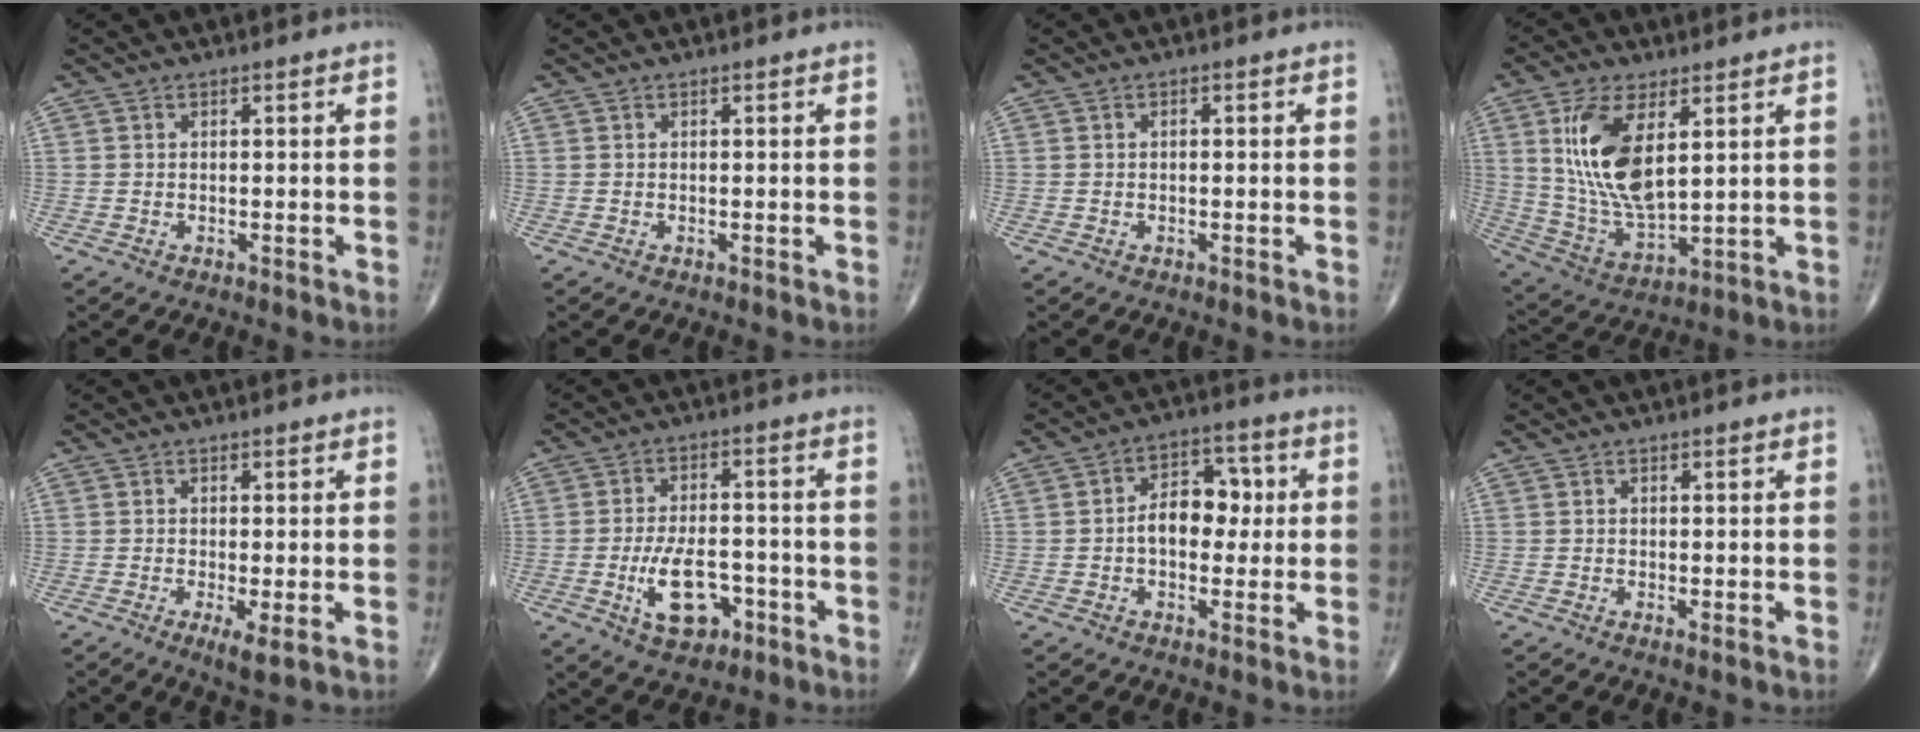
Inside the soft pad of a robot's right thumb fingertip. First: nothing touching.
{"total": 0.0}
{"total": 0.5, "force": [0.0, 0.3, 0.4], "torque": [-0.005, 0.002, -0.002]}
{"total": 15.5, "force": [4.7, 6.9, 13.0], "torque": [-0.259, -0.024, 0.104]}
{"total": 3.5, "force": [-0.9, 0.8, 3.3], "torque": [-0.065, -0.013, -0.018]}
{"total": 10.0, "force": [-3.6, 5.5, 7.5], "torque": [-0.115, 0.017, -0.056]}
{"total": 9.2, "force": [0.1, 6.2, 6.8], "torque": [-0.070, 0.025, -0.007]}
{"total": 0.7, "force": [-0.1, 0.1, 0.6], "torque": [-0.015, -0.004, -0.004]}